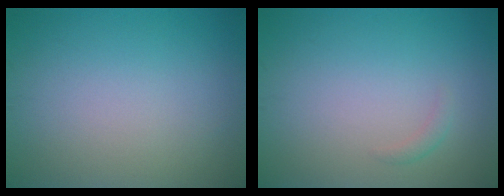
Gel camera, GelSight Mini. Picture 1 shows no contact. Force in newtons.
{"total": 0.8, "press": 0.8, "slide": 0.0}